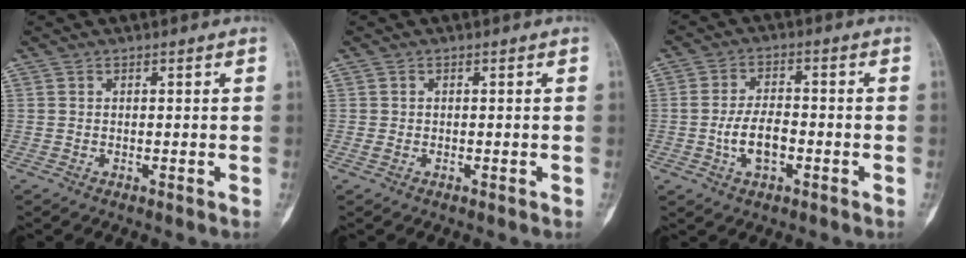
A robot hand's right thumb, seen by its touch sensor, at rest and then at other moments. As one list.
[{"total": 0.9, "force": [-0.3, 0.5, 0.6], "torque": [-0.017, 0.000, -0.004]}, {"total": 6.7, "force": [-1.9, 3.4, 5.4], "torque": [-0.103, 0.017, -0.035]}]